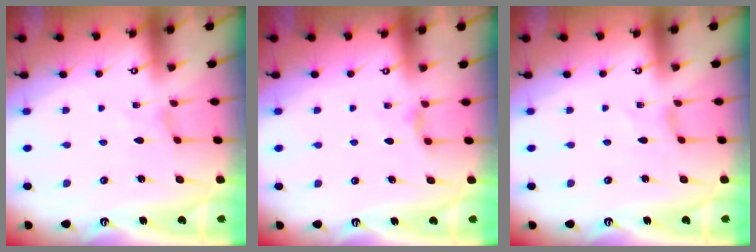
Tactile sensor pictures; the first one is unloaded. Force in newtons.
{"total": 2.7, "press": 2.7, "slide": 0.5}
{"total": 0.0}